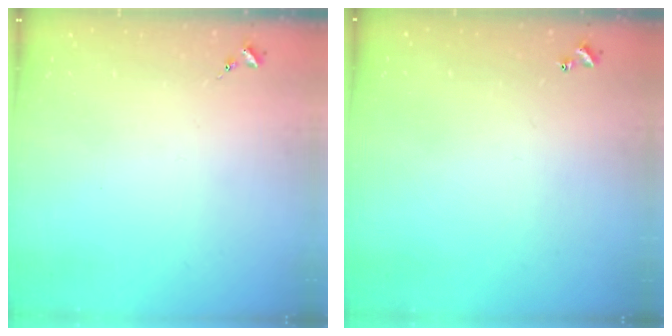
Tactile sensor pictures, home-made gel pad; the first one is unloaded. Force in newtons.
{"total": 0.9, "press": 0.9, "slide": 0.2}